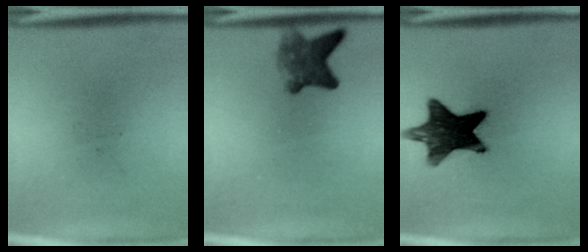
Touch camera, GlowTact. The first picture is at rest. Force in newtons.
{"total": 4.6}
{"total": 13.3}